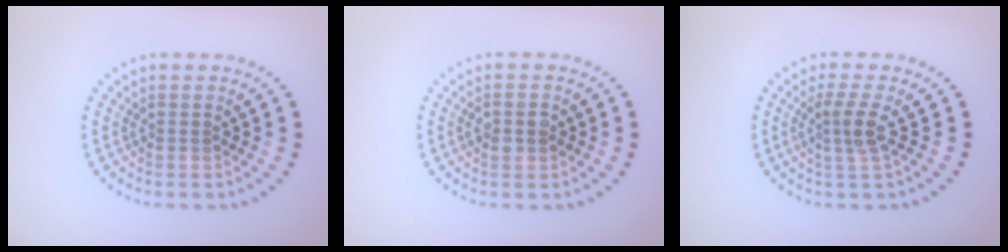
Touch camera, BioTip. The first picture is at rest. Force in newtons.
{"total": 2.0, "press": 2.0, "slide": 0.1}
{"total": 2.4, "press": 1.8, "slide": 1.5}